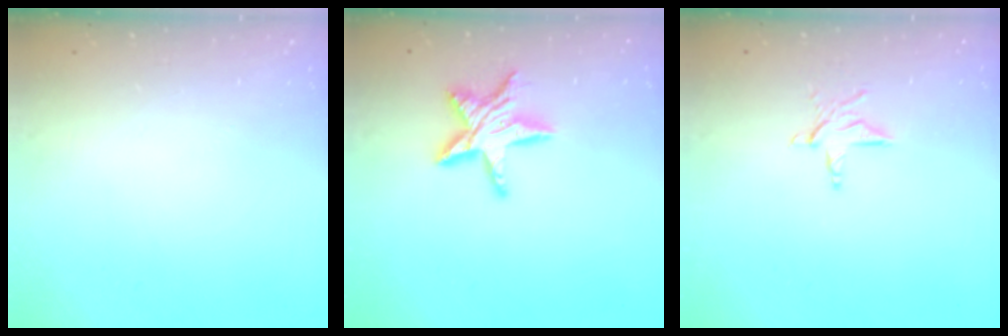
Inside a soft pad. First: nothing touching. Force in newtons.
{"total": 11.5, "press": 11.4, "slide": 0.7}
{"total": 5.0, "press": 5.0, "slide": 0.3}